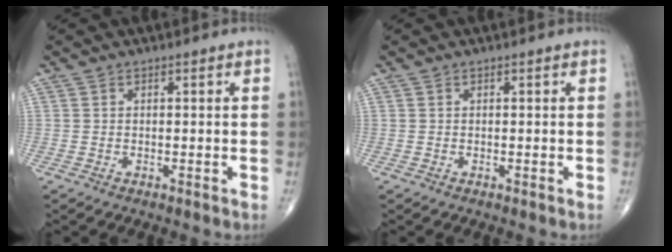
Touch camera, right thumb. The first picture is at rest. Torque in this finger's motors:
{"motor_torque": [0.04, 0.07, 0.00, 0.01, 0.01]}